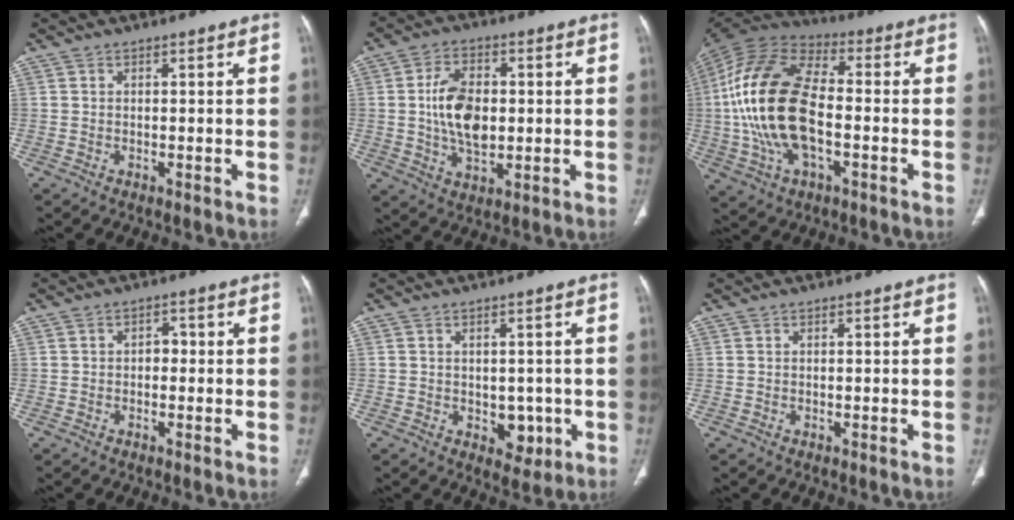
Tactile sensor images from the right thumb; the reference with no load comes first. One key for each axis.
{"total": 10.8, "fx": 0.3, "fy": 6.6, "fz": 8.5, "tx": -0.140, "ty": 0.001, "tz": 0.010}
{"total": 21.8, "fx": -1.9, "fy": 11.4, "fz": 18.5, "tx": -0.383, "ty": 0.020, "tz": -0.036}
{"total": 2.0, "fx": -0.2, "fy": 1.5, "fz": 1.4, "tx": -0.008, "ty": 0.009, "tz": -0.010}
{"total": 4.7, "fx": -0.9, "fy": 3.4, "fz": 3.1, "tx": -0.012, "ty": -0.002, "tz": -0.002}
{"total": 0.0}